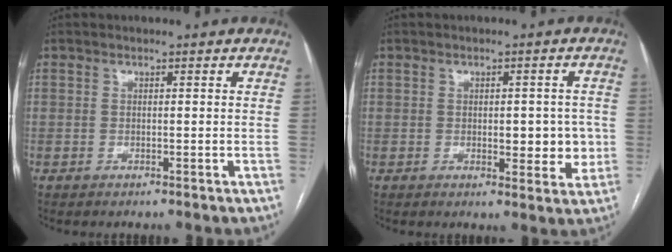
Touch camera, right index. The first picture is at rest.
{"total": 5.8, "force": [-0.4, 2.9, 5.1], "torque": [-0.055, 0.005, 0.001]}